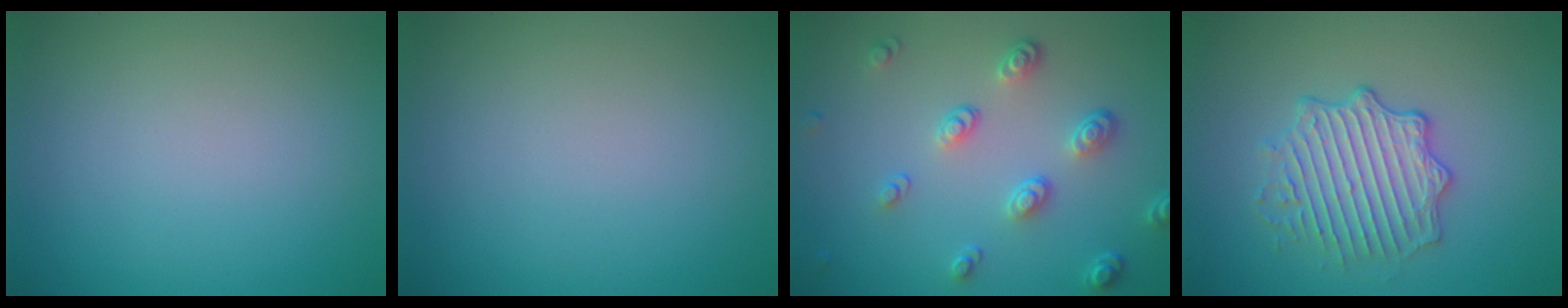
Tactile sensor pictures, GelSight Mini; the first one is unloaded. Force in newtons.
{"total": 0.0}
{"total": 3.7, "press": 2.8, "slide": 2.3}
{"total": 4.2, "press": 3.8, "slide": 1.7}